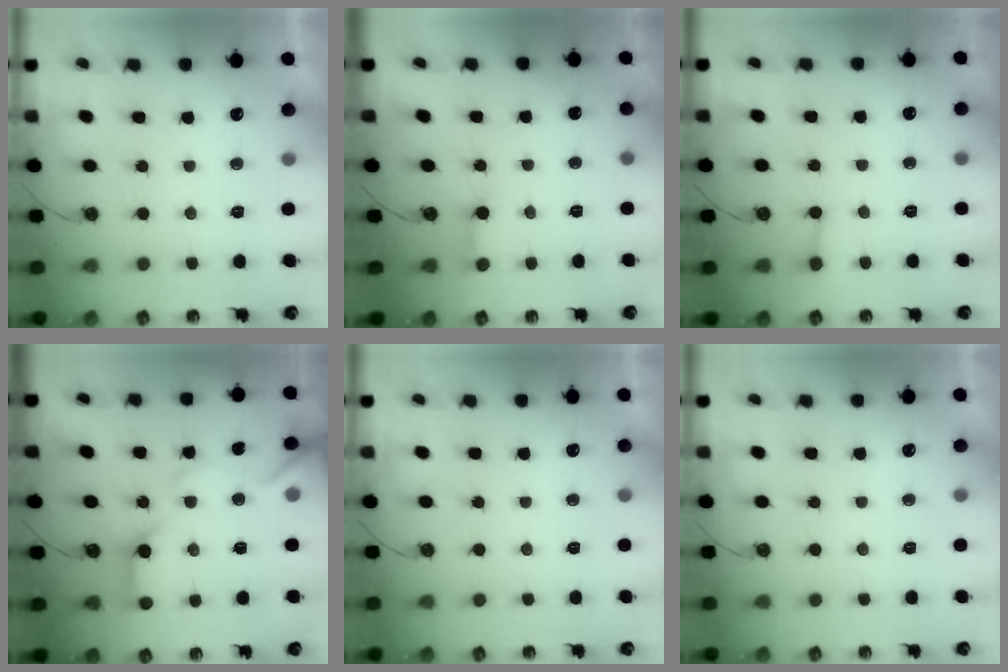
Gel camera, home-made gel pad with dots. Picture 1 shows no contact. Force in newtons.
{"total": 2.5, "press": 2.5, "slide": 0.1}
{"total": 2.7, "press": 2.7, "slide": 0.5}
{"total": 13.5, "press": 13.4, "slide": 1.5}
{"total": 0.0}
{"total": 0.0}